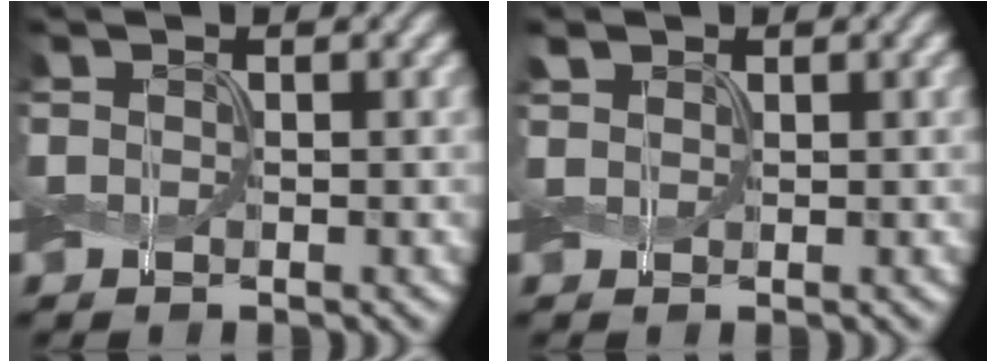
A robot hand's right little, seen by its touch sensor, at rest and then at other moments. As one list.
[{"total": 1.4, "force": [0.9, 0.9, 0.6], "torque": [-0.017, 0.006, 0.018]}]